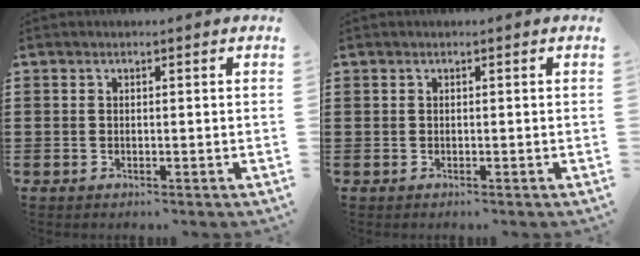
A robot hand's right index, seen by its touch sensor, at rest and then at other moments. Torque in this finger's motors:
{"motor_torque": [0.31, 0.52, -0.08, -0.02]}